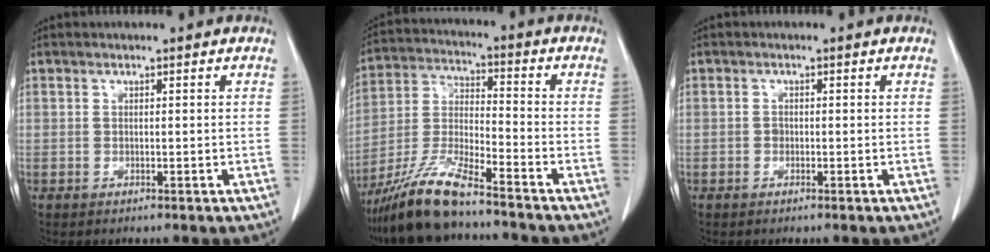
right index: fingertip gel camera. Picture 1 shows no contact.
{"total": 12.2, "force": [-9.9, 0.9, 7.2], "torque": [-0.151, -0.020, -0.186]}
{"total": 0.7, "force": [-0.1, 0.6, 0.3], "torque": [-0.004, 0.003, -0.004]}